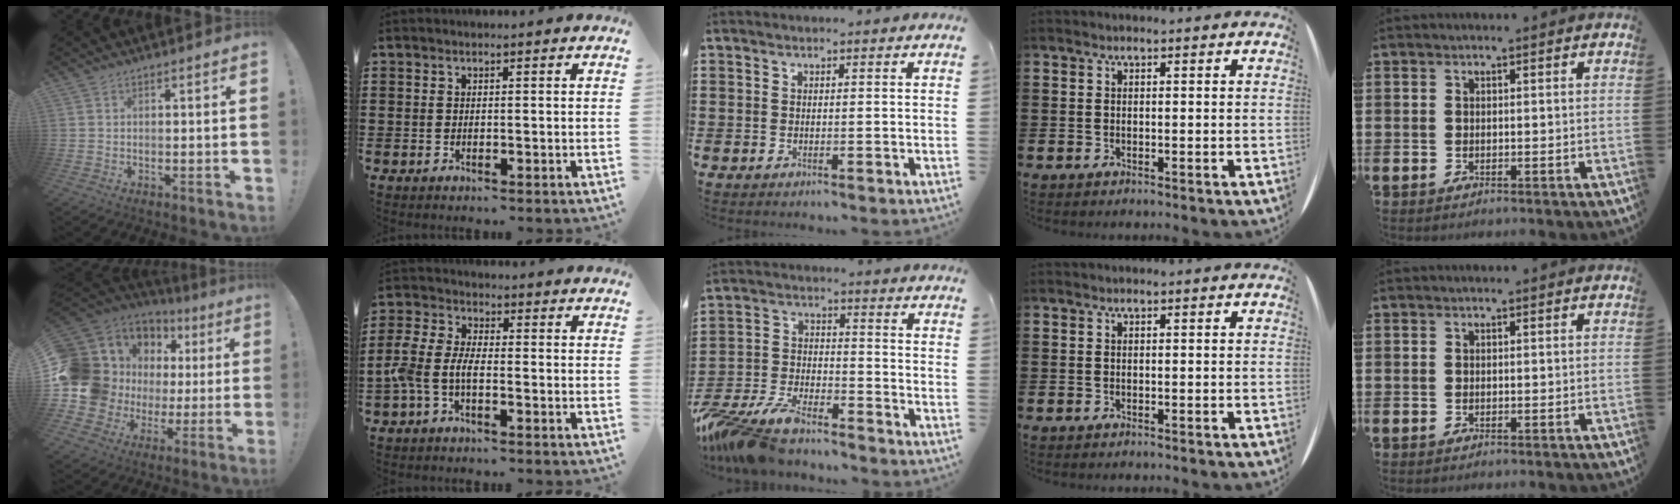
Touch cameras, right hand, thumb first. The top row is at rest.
{"thumb": {"total": 14.4, "force": [4.4, 11.8, 7.0], "torque": [-0.123, -0.044, 0.115]}, "index": {"total": 4.8, "force": [-2.1, 2.1, 3.8], "torque": [-0.109, -0.006, -0.050]}, "middle": {"total": 9.0, "force": [-8.2, 1.9, 3.2], "torque": [-0.083, 0.008, -0.165]}}